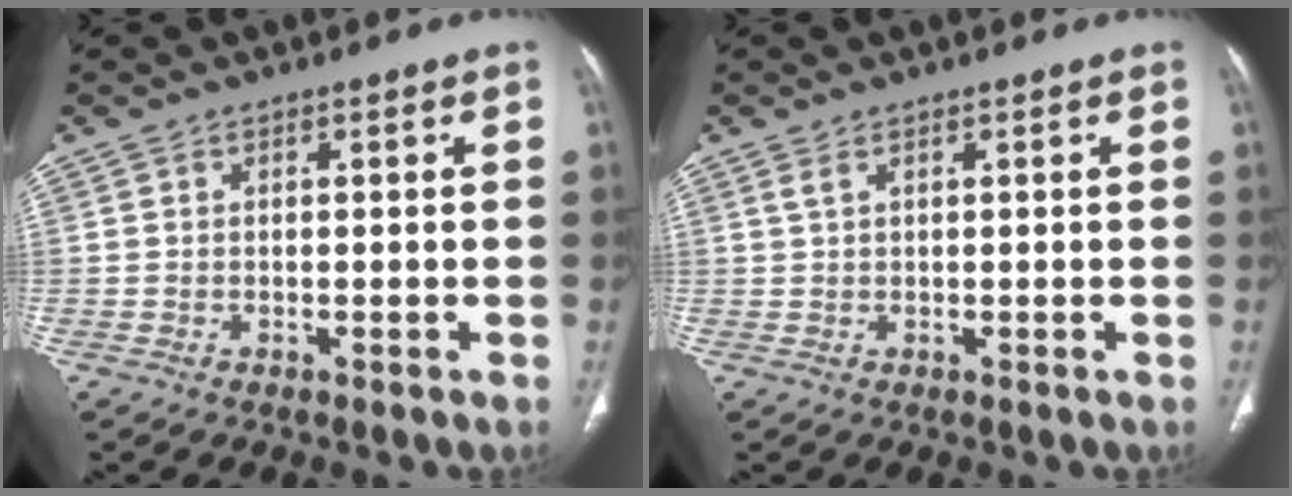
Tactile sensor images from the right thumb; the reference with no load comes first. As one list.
[{"total": 1.0, "force": [0.6, 0.3, 0.7], "torque": [-0.019, 0.006, 0.015]}]